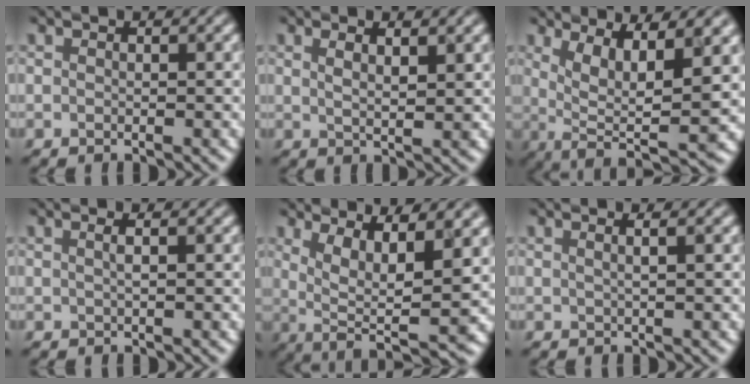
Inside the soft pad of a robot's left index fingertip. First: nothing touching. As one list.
[{"total": 1.9, "force": [1.0, 0.1, 1.6], "torque": [-0.022, 0.002, 0.030]}, {"total": 8.8, "force": [1.5, 2.1, 8.4], "torque": [-0.130, 0.001, 0.062]}, {"total": 0.6, "force": [0.2, 0.1, 0.6], "torque": [-0.007, 0.008, 0.005]}, {"total": 8.3, "force": [1.5, 1.9, 7.9], "torque": [-0.124, 0.002, 0.059]}, {"total": 1.3, "force": [0.6, 0.4, 1.1], "torque": [-0.005, 0.018, 0.003]}]